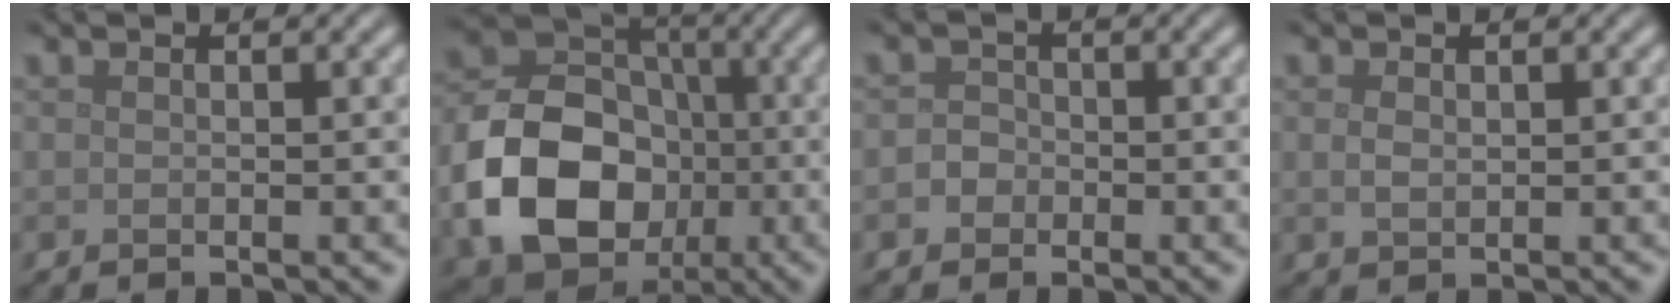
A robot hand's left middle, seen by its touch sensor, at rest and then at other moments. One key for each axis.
{"total": 11.9, "fx": -2.9, "fy": 9.1, "fz": 7.0, "tx": -0.140, "ty": -0.007, "tz": -0.055}
{"total": 1.4, "fx": -0.5, "fy": 1.3, "fz": 0.4, "tx": 0.001, "ty": 0.003, "tz": -0.016}
{"total": 1.2, "fx": 0.3, "fy": 0.8, "fz": 0.8, "tx": -0.020, "ty": -0.002, "tz": 0.008}